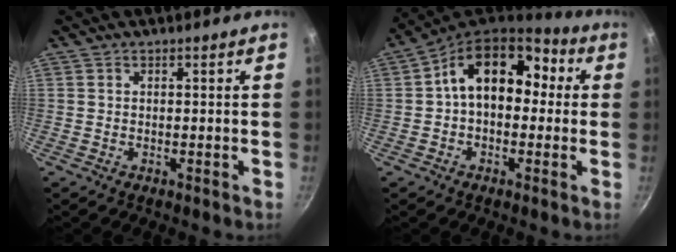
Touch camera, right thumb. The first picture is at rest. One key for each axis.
{"total": 15.7, "fx": 1.7, "fy": 10.2, "fz": 11.8, "tx": -0.143, "ty": 0.049, "tz": 0.014}